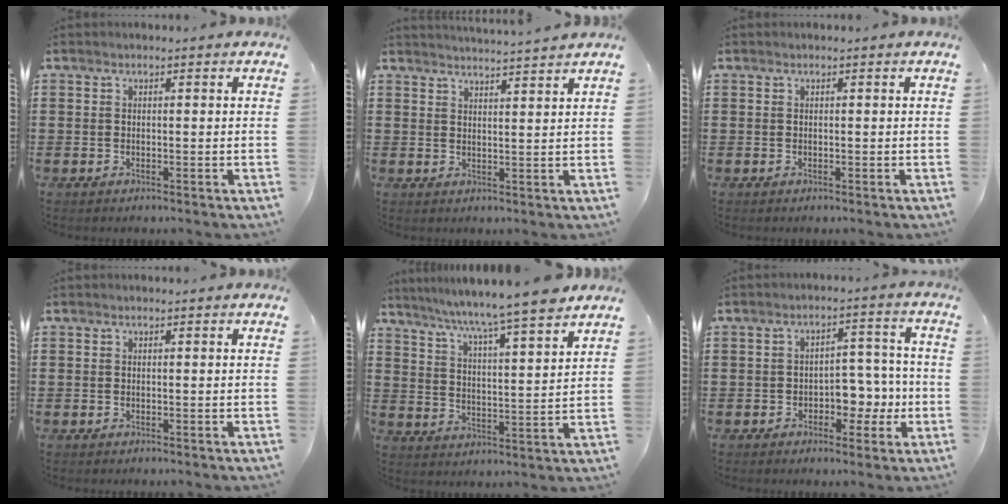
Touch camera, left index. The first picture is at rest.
{"total": 2.8, "force": [2.7, -0.5, 0.0], "torque": [-0.009, -0.013, 0.051]}
{"total": 0.0}
{"total": 0.0}
{"total": 6.6, "force": [6.0, -1.0, 2.7], "torque": [-0.077, -0.045, 0.096]}
{"total": 5.4, "force": [-2.0, 3.7, 3.4], "torque": [-0.051, 0.006, -0.043]}